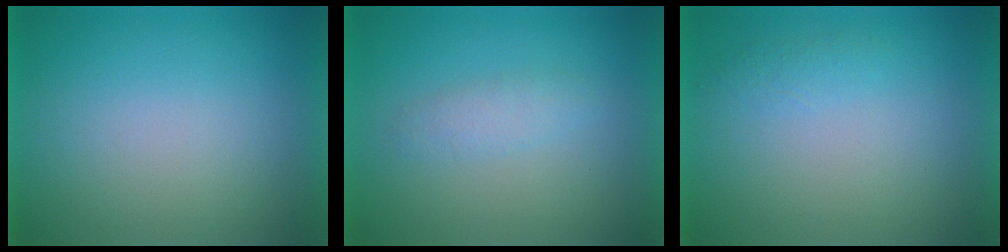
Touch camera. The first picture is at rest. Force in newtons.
{"total": 2.3}
{"total": 2.1}